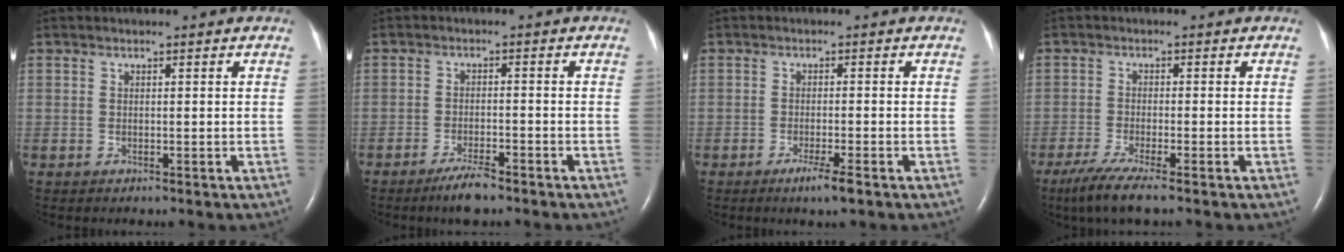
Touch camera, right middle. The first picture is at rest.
{"total": 4.1, "force": [-3.2, 0.6, 2.5], "torque": [-0.054, -0.005, -0.058]}
{"total": 3.3, "force": [-2.0, -0.7, 2.5], "torque": [-0.050, -0.010, -0.035]}
{"total": 5.9, "force": [-4.1, 0.1, 4.2], "torque": [-0.080, -0.017, -0.075]}